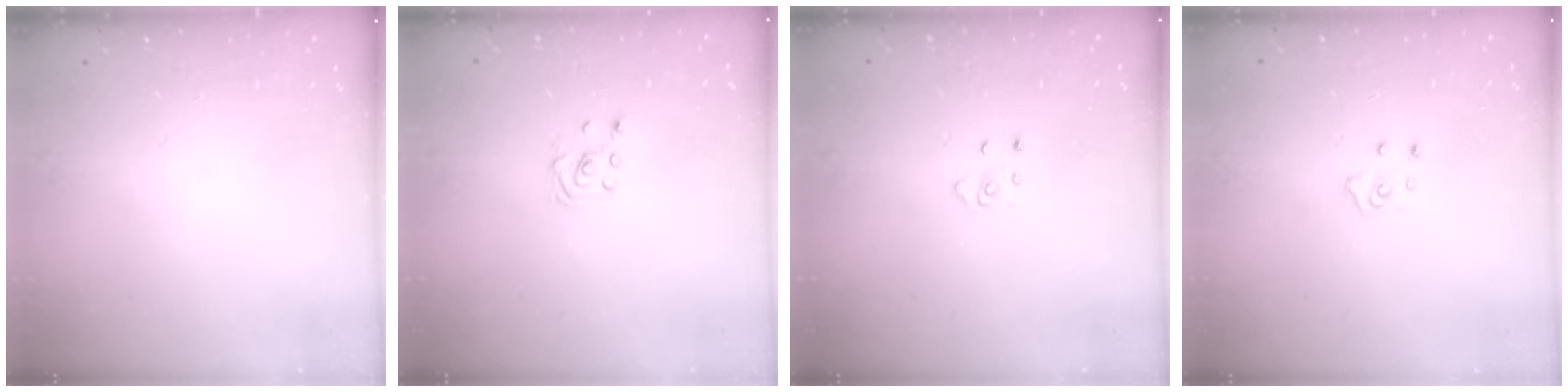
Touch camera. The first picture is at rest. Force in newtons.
{"total": 3.1, "press": 3.1, "slide": 0.3}
{"total": 3.2, "press": 3.2, "slide": 0.3}
{"total": 5.7, "press": 5.7, "slide": 0.4}